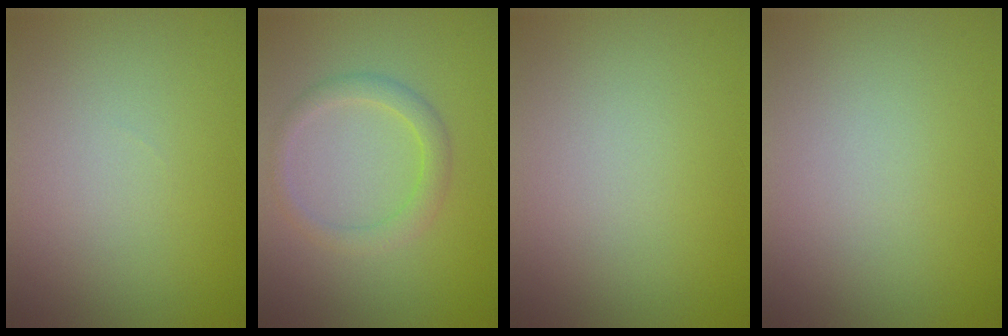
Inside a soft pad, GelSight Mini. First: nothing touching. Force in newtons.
{"total": 2.2, "press": 2.2, "slide": 0.0}
{"total": 0.0}
{"total": 0.0}